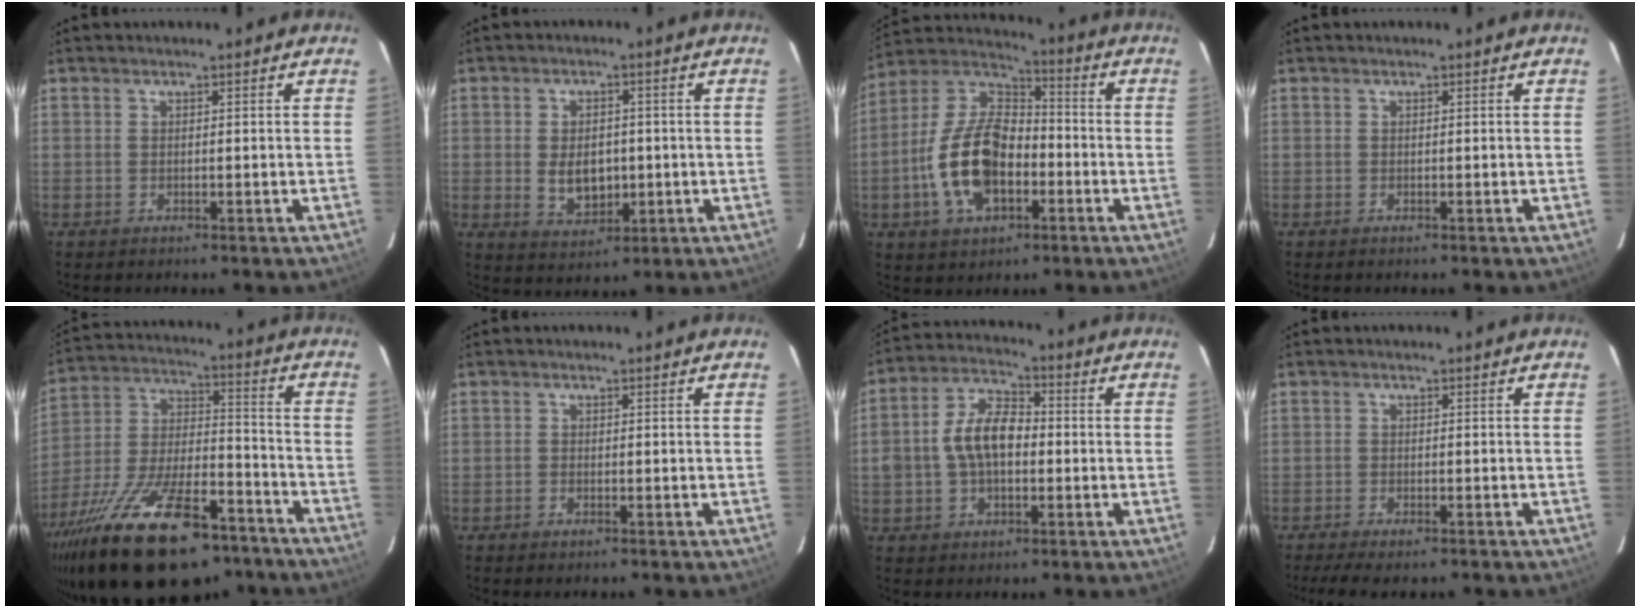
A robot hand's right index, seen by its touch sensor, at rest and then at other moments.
{"total": 6.8, "force": [-0.7, 4.6, 5.0], "torque": [-0.092, -0.004, -0.001]}
{"total": 16.5, "force": [-4.7, 9.5, 12.6], "torque": [-0.260, 0.015, -0.080]}
{"total": 0.0}
{"total": 29.8, "force": [-20.2, 11.9, 18.5], "torque": [-0.351, -0.020, -0.309]}
{"total": 0.8, "force": [-0.6, 0.3, 0.4], "torque": [-0.007, -0.001, -0.012]}
{"total": 10.0, "force": [-0.6, 6.3, 7.8], "torque": [-0.156, 0.024, -0.010]}
{"total": 6.4, "force": [-5.1, 1.5, 3.6], "torque": [-0.088, -0.023, -0.084]}